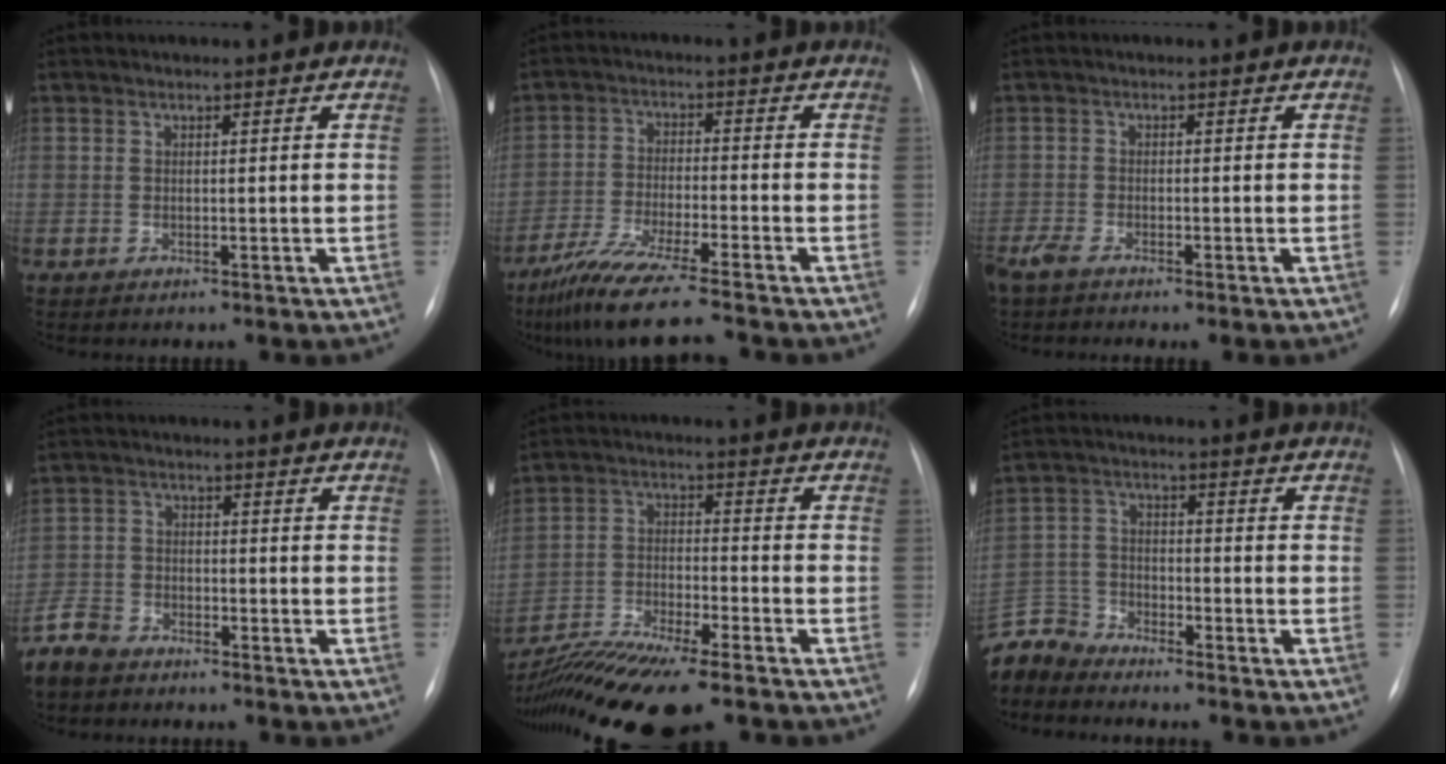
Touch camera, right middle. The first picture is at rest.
{"total": 10.6, "force": [-8.4, -0.1, 6.4], "torque": [-0.115, -0.036, -0.149]}
{"total": 3.2, "force": [-2.5, 0.6, 1.8], "torque": [-0.039, -0.007, -0.050]}
{"total": 5.3, "force": [-4.6, 2.3, 1.3], "torque": [-0.031, -0.009, -0.093]}
{"total": 14.0, "force": [-11.6, 1.1, 7.8], "torque": [-0.148, -0.019, -0.197]}
{"total": 7.4, "force": [-7.2, 1.6, -0.2], "torque": [0.001, 0.008, -0.149]}